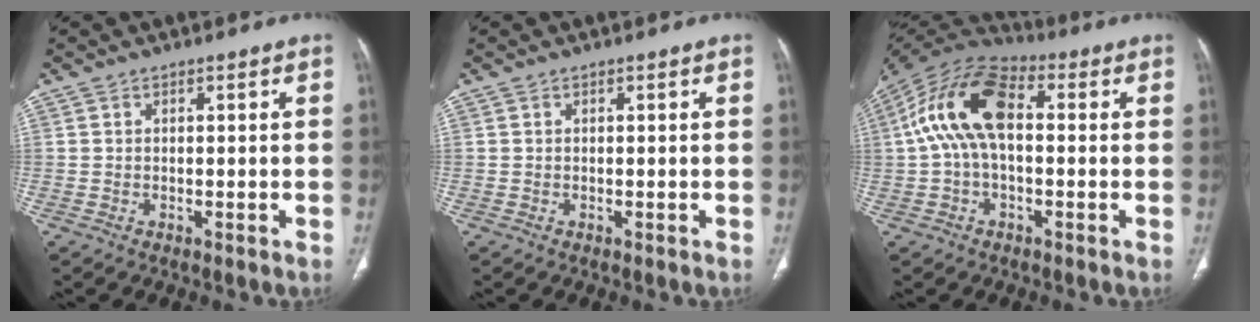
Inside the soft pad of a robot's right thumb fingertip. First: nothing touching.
{"total": 0.0}
{"total": 14.9, "force": [1.4, 8.3, 12.3], "torque": [-0.236, 0.041, 0.016]}